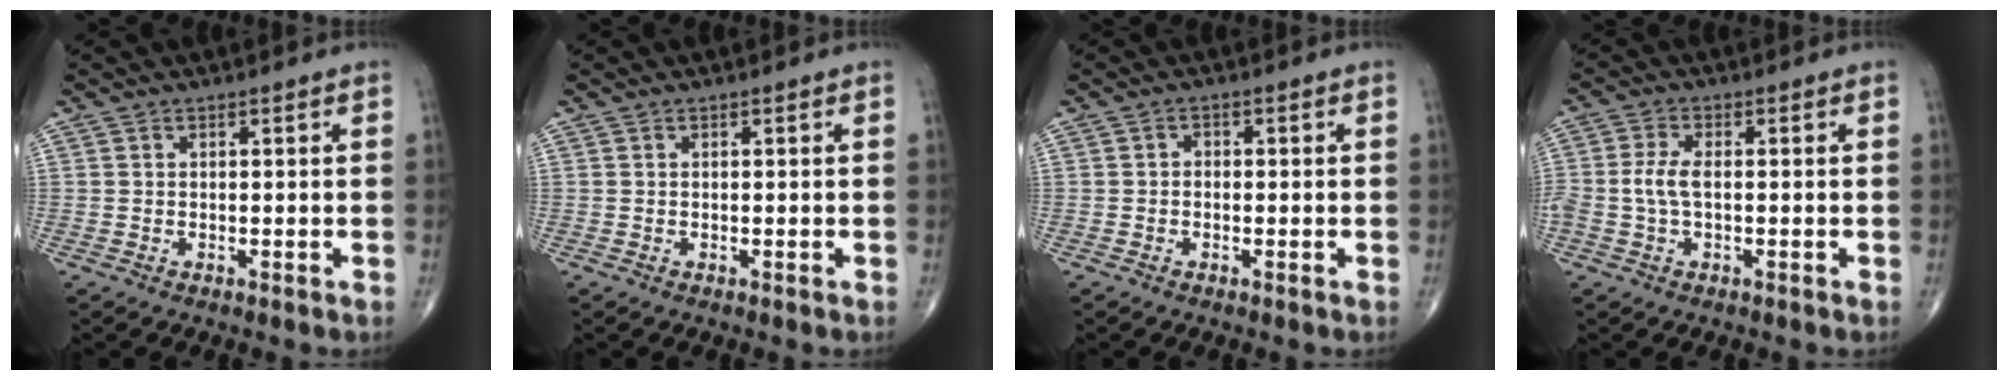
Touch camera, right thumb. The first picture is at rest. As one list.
[{"total": 0.0}, {"total": 1.1, "force": [-0.2, 0.9, 0.6], "torque": [0.004, 0.004, -0.010]}, {"total": 4.0, "force": [-0.4, 1.9, 3.5], "torque": [-0.088, 0.007, -0.010]}]